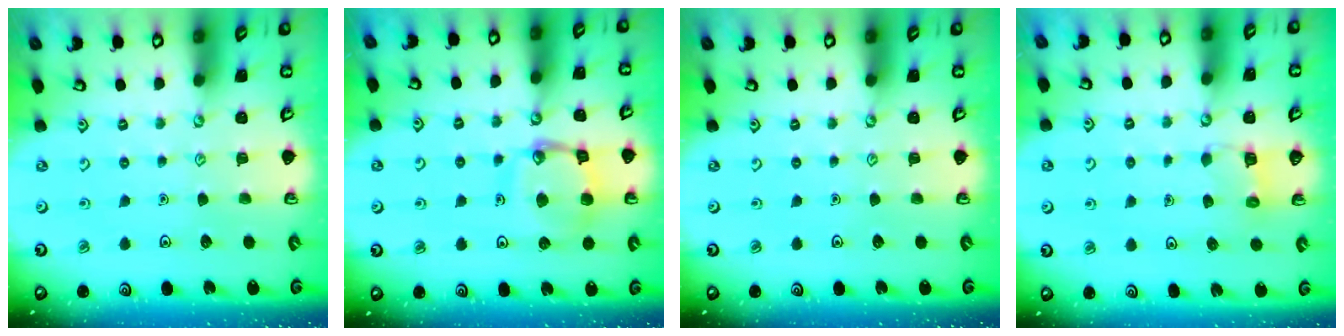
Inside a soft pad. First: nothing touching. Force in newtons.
{"total": 14.3, "press": 14.2, "slide": 1.5}
{"total": 0.0}
{"total": 3.7, "press": 3.7, "slide": 0.2}